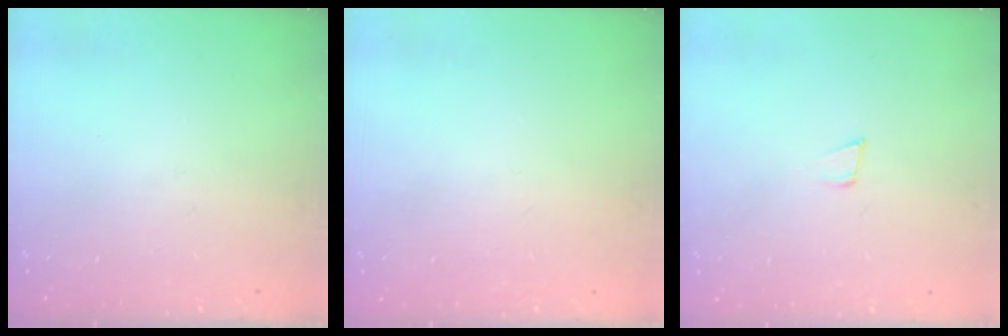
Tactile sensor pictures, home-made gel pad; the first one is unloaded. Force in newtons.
{"total": 1.5, "press": 1.5, "slide": 0.1}
{"total": 4.3, "press": 4.2, "slide": 1.0}